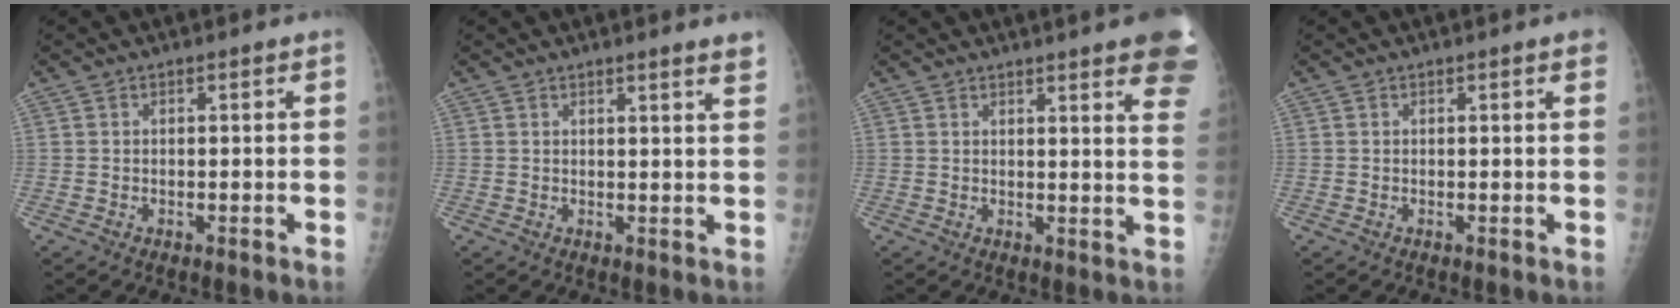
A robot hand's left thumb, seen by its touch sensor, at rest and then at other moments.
{"total": 3.9, "force": [3.3, -0.1, 2.2], "torque": [-0.024, -0.017, 0.031]}
{"total": 14.7, "force": [10.2, 2.4, 10.3], "torque": [-0.107, -0.036, 0.102]}
{"total": 1.6, "force": [1.0, 0.1, 1.2], "torque": [-0.016, 0.001, 0.009]}